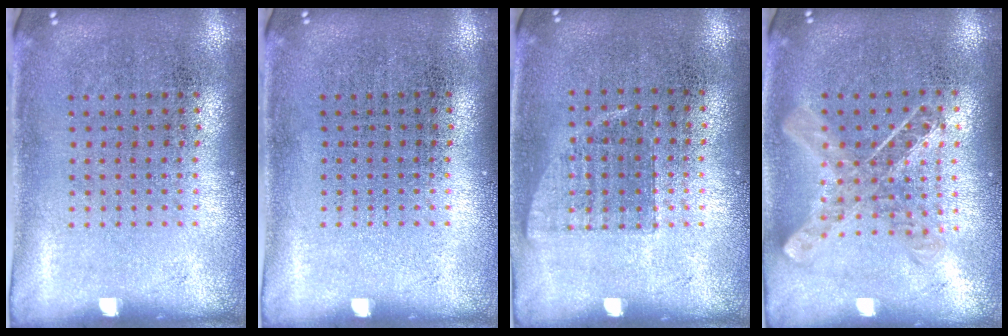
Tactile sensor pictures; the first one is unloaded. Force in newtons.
{"total": 0.0}
{"total": 0.7, "press": 0.6, "slide": 0.2}
{"total": 1.0, "press": 1.0, "slide": 0.1}